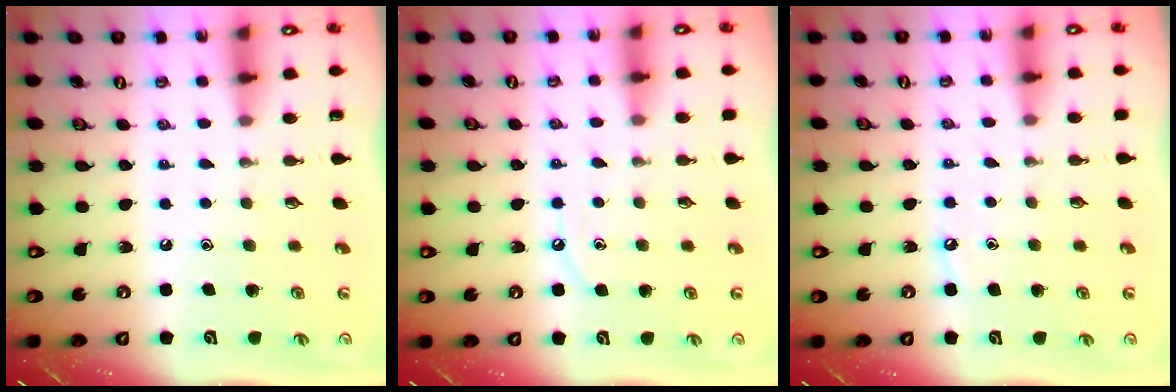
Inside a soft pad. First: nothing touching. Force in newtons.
{"total": 5.3, "press": 5.2, "slide": 0.8}
{"total": 4.2, "press": 4.2, "slide": 0.6}